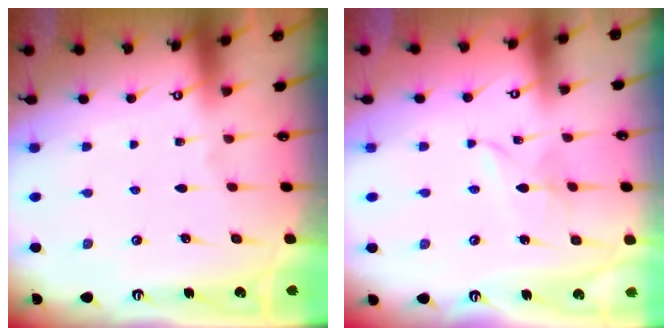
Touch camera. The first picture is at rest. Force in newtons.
{"total": 3.0, "press": 3.0, "slide": 0.2}